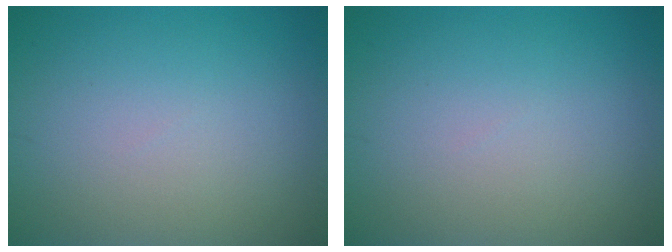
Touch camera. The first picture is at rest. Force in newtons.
{"total": 0.0}